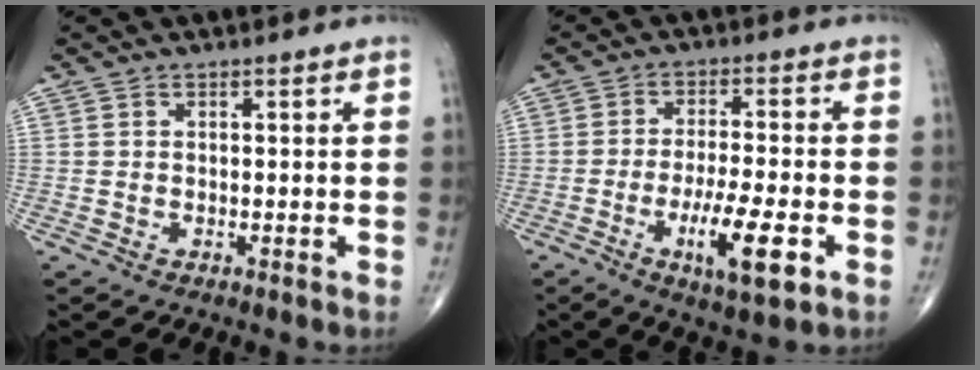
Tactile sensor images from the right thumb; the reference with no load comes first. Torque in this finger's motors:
{"motor_torque": [1.31, 1.60, 0.70, -0.82, 0.34]}